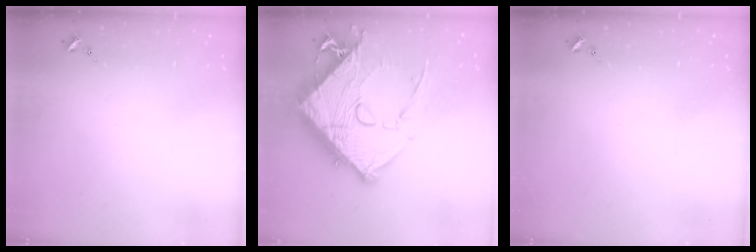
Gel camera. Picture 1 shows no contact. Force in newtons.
{"total": 25.7, "press": 25.6, "slide": 2.6}
{"total": 0.0}